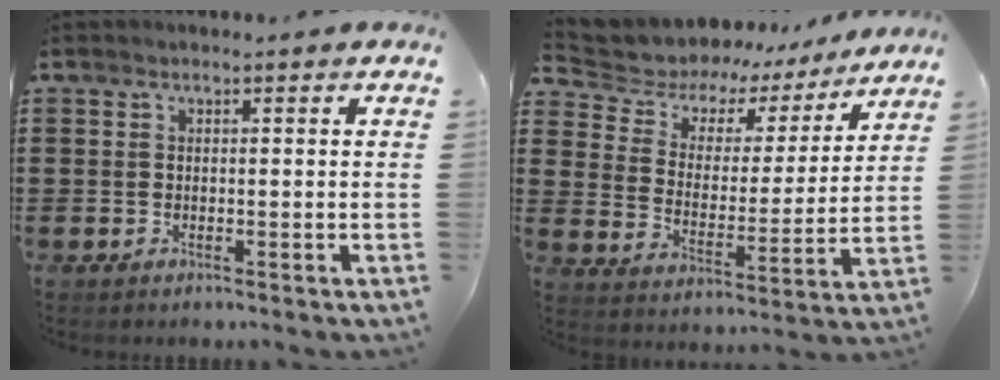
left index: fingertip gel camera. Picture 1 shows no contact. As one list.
[{"total": 4.8, "force": [3.8, 3.0, 0.6], "torque": [-0.041, -0.030, 0.059]}]